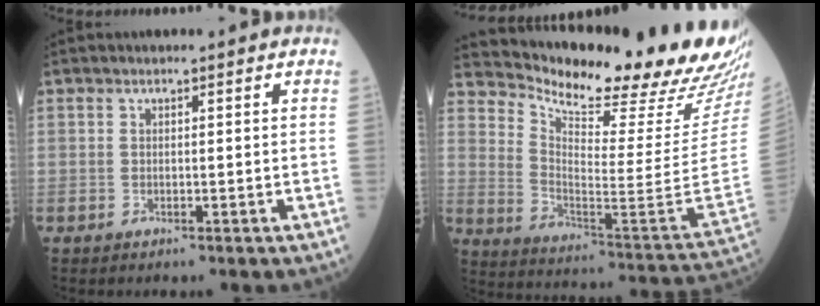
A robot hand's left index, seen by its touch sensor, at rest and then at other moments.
{"total": 26.7, "force": [23.8, 0.9, 12.1], "torque": [-0.205, -0.119, 0.322]}